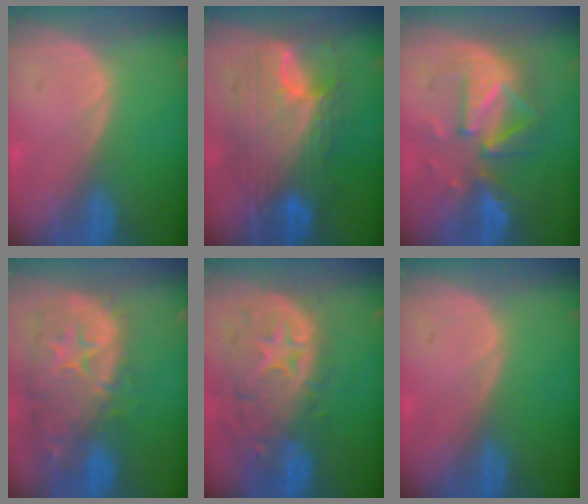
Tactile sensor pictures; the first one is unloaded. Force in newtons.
{"total": 11.4, "press": 11.4, "slide": 1.1}
{"total": 9.1, "press": 8.8, "slide": 2.1}
{"total": 14.1, "press": 11.4, "slide": 8.3}
{"total": 12.4, "press": 10.5, "slide": 6.7}
{"total": 0.0}